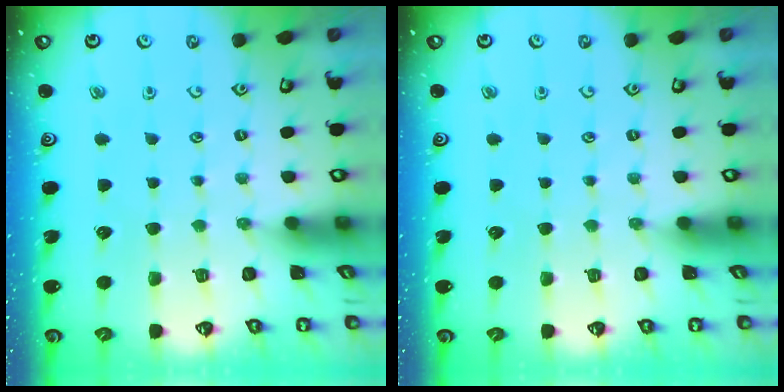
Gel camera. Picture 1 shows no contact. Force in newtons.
{"total": 0.0}